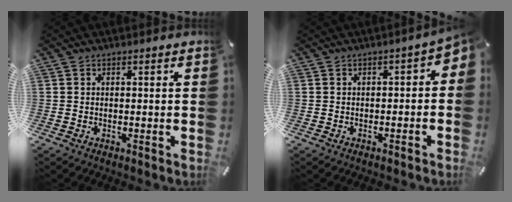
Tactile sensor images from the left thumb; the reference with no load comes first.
{"total": 3.3, "force": [-1.2, 1.8, 2.5], "torque": [-0.038, 0.011, -0.024]}